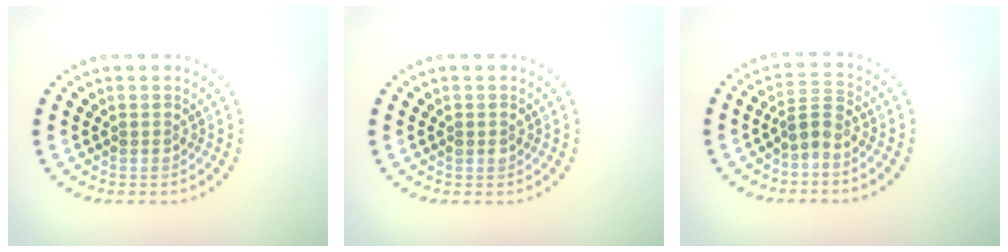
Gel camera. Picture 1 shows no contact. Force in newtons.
{"total": 1.0, "press": 1.0, "slide": 0.2}
{"total": 2.3, "press": 1.7, "slide": 1.5}